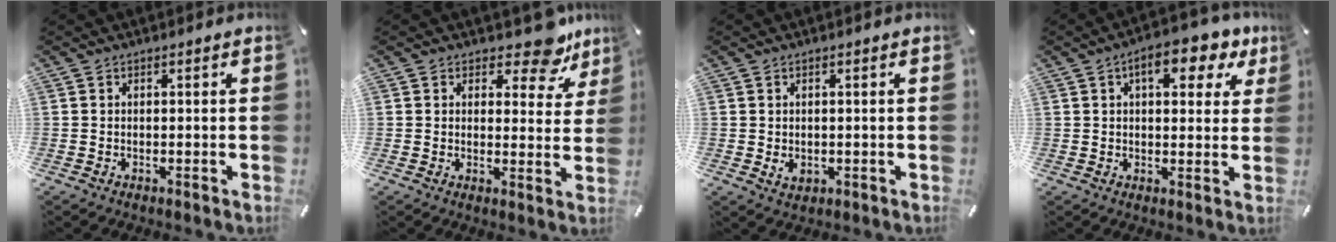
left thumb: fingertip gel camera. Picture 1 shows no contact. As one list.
[{"total": 9.7, "force": [7.0, 4.3, 5.2], "torque": [-0.050, -0.049, 0.116]}, {"total": 2.0, "force": [0.0, 1.7, 1.0], "torque": [-0.010, -0.001, -0.002]}, {"total": 9.3, "force": [4.4, 4.7, 6.8], "torque": [-0.087, -0.011, 0.067]}]